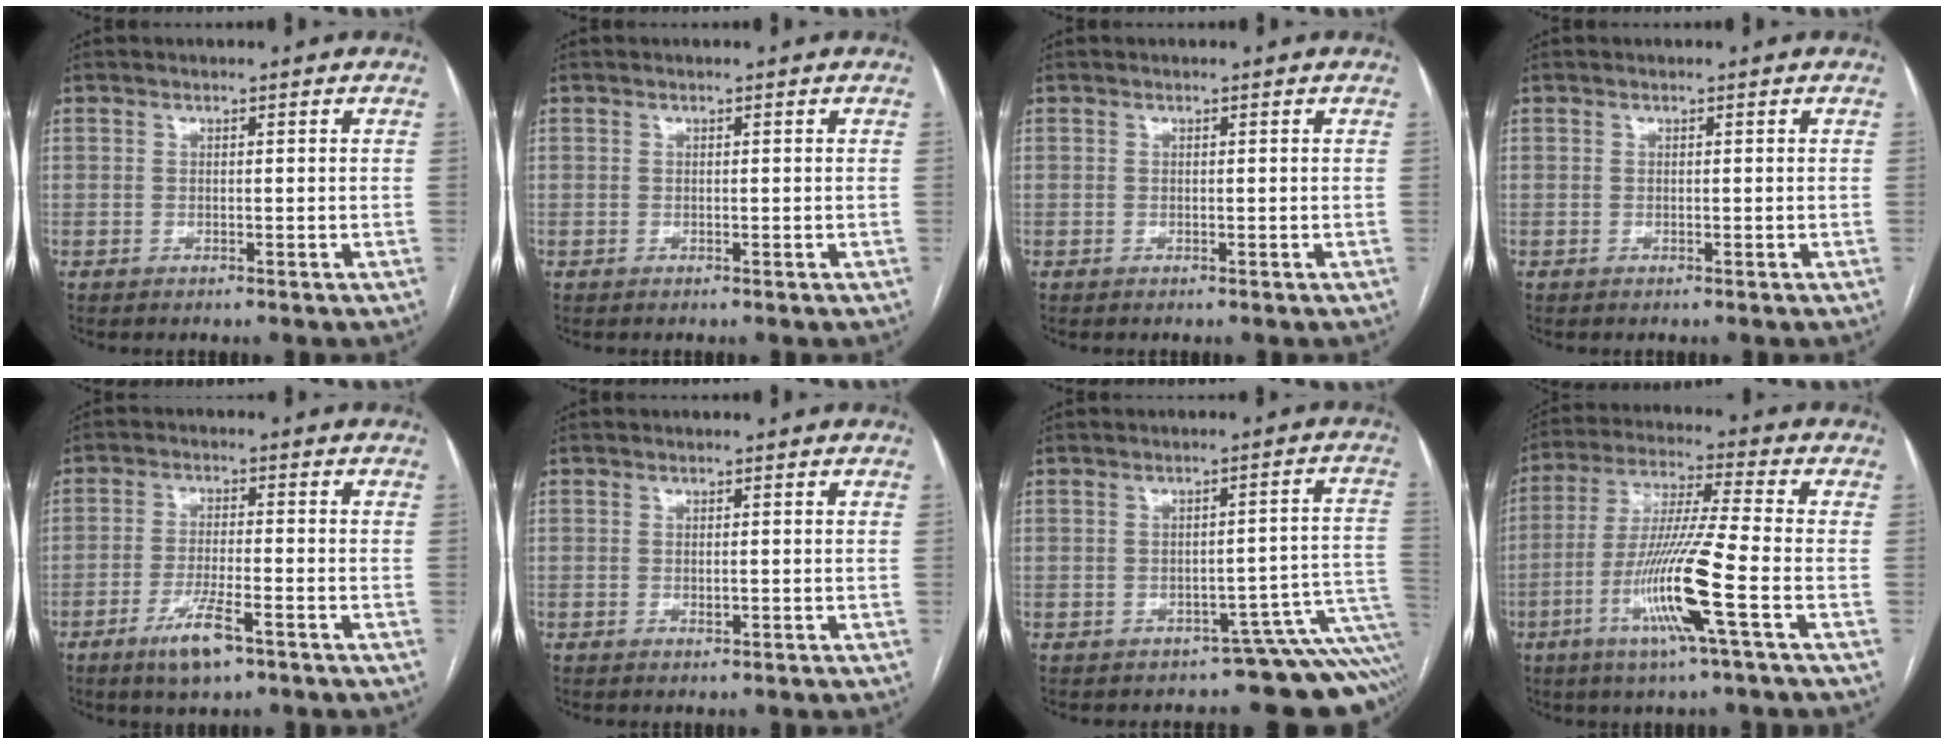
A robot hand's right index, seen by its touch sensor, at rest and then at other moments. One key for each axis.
{"total": 0.0}
{"total": 0.0}
{"total": 0.0}
{"total": 6.5, "fx": -3.9, "fy": 1.1, "fz": 5.1, "tx": -0.101, "ty": -0.009, "tz": -0.065}
{"total": 0.8, "fx": -0.2, "fy": 0.2, "fz": 0.7, "tx": -0.013, "ty": -0.002, "tz": -0.002}
{"total": 9.6, "fx": -8.2, "fy": 3.1, "fz": 3.8, "tx": 0.000, "ty": 0.056, "tz": -0.088}
{"total": 13.6, "fx": -5.0, "fy": -1.2, "fz": 12.6, "tx": -0.252, "ty": -0.017, "tz": -0.100}